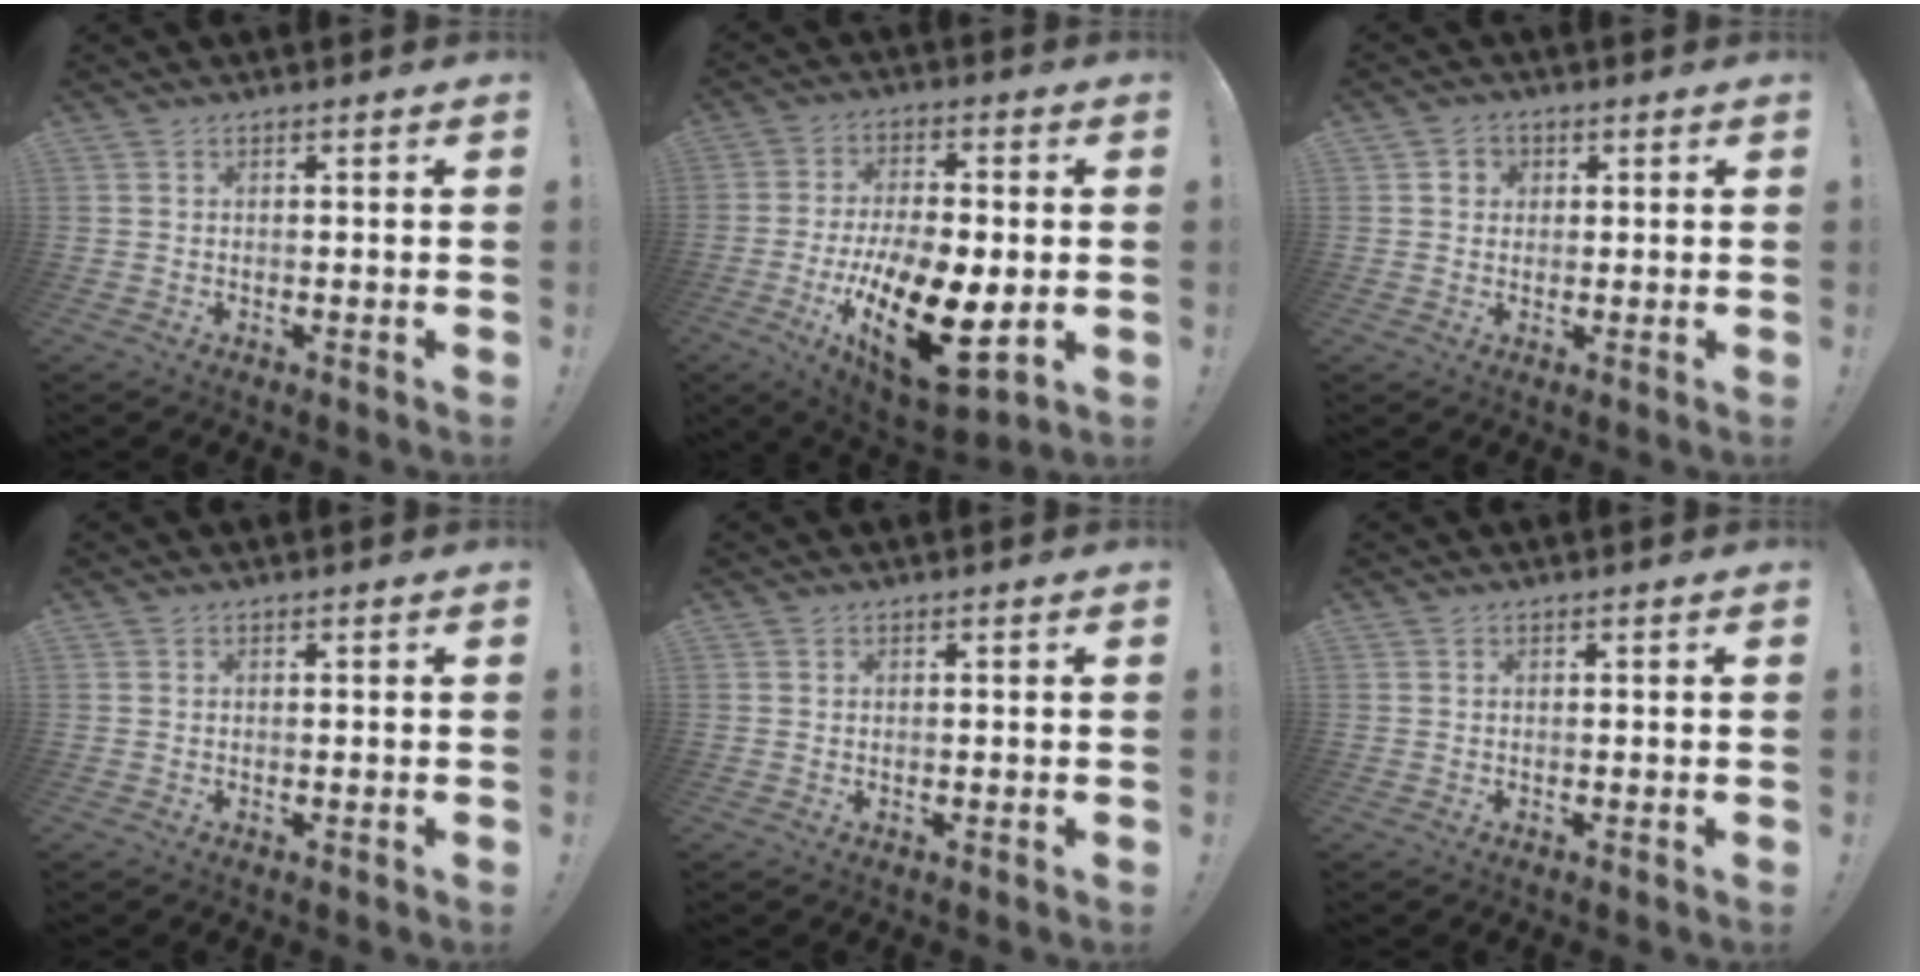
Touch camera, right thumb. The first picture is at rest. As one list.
[{"total": 22.6, "force": [-6.0, 10.4, 19.1], "torque": [-0.332, 0.021, -0.085]}, {"total": 3.0, "force": [0.5, 2.8, 0.9], "torque": [-0.008, 0.003, 0.009]}, {"total": 0.0}, {"total": 0.0}, {"total": 0.0}]